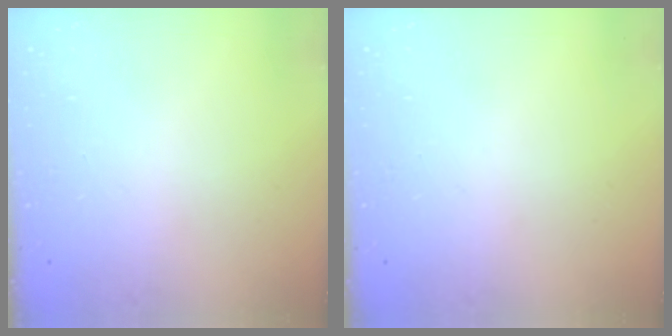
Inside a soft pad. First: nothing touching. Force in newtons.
{"total": 0.0}